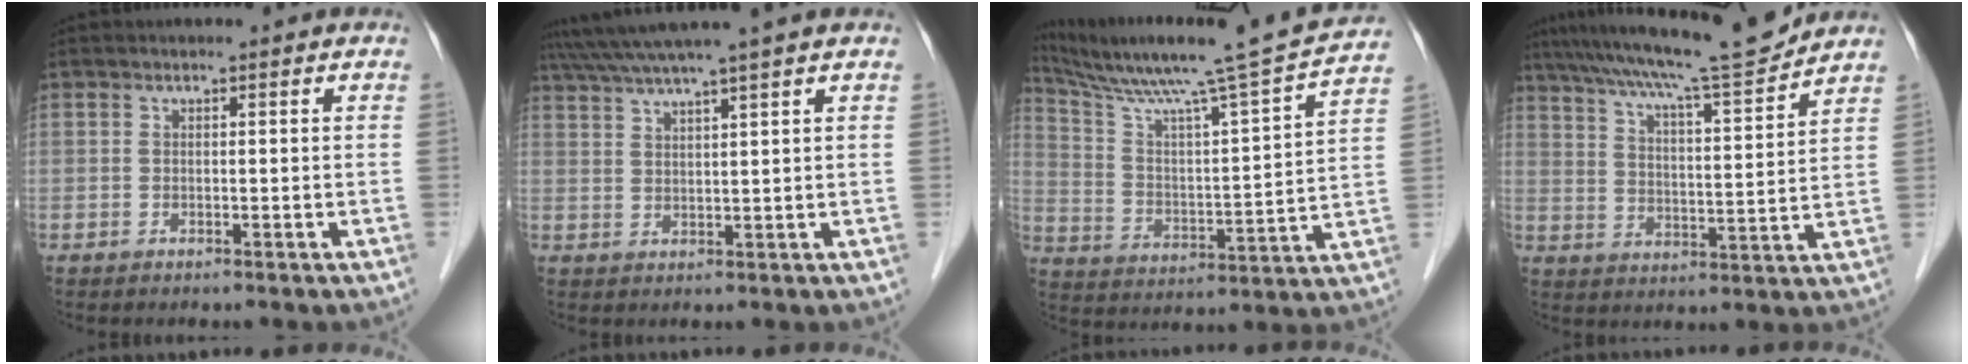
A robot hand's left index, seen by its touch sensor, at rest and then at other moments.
{"total": 9.1, "force": [7.8, -1.8, 4.3], "torque": [-0.074, 0.025, 0.120]}
{"total": 22.2, "force": [19.0, -1.5, 11.4], "torque": [-0.196, -0.018, 0.284]}
{"total": 16.0, "force": [14.1, -0.4, 7.5], "torque": [-0.128, 0.003, 0.213]}